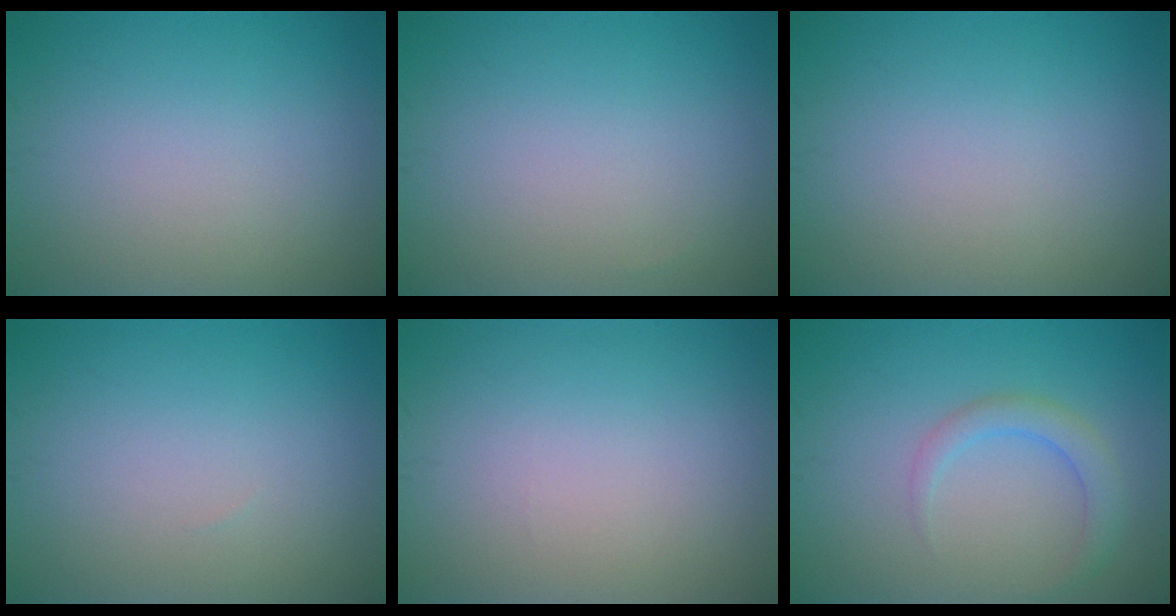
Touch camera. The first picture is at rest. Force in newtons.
{"total": 0.0}
{"total": 0.0}
{"total": 0.0}
{"total": 0.0}
{"total": 2.2, "press": 2.2, "slide": 0.1}